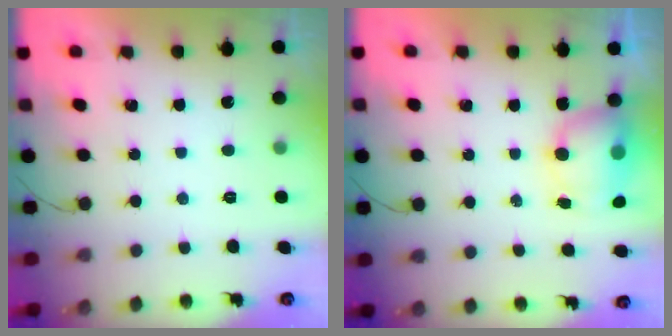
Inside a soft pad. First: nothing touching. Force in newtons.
{"total": 7.1, "press": 6.9, "slide": 1.6}